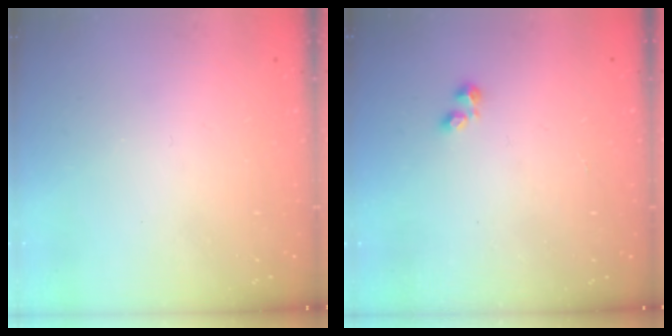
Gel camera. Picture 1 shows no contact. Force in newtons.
{"total": 0.7, "press": 0.7, "slide": 0.2}